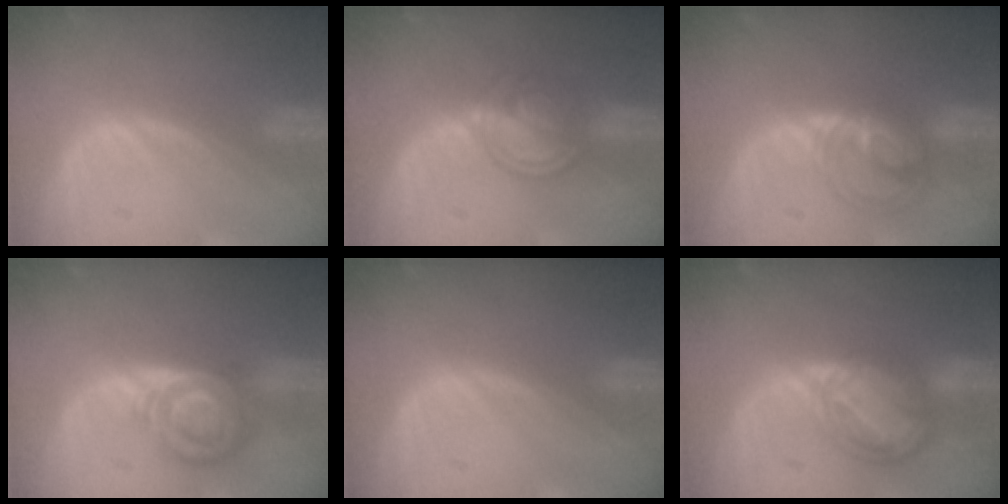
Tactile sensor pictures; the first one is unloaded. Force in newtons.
{"total": 6.2, "press": 5.4, "slide": 3.1}
{"total": 5.5, "press": 5.5, "slide": 0.6}
{"total": 6.6, "press": 6.6, "slide": 0.2}
{"total": 0.0}
{"total": 8.3, "press": 7.1, "slide": 4.4}